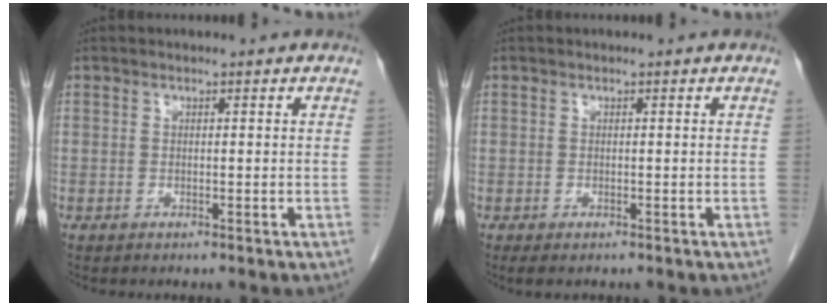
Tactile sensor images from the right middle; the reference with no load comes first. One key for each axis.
{"total": 0.9, "fx": -0.6, "fy": 0.3, "fz": 0.5, "tx": -0.007, "ty": -0.003, "tz": -0.005}